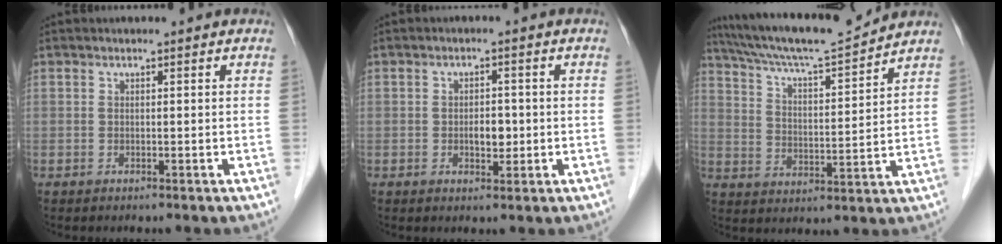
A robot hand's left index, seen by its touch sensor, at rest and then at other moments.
{"total": 2.8, "force": [-0.6, 1.5, 2.2], "torque": [-0.035, -0.002, -0.007]}
{"total": 13.9, "force": [13.0, -0.4, 4.9], "torque": [-0.095, -0.002, 0.213]}